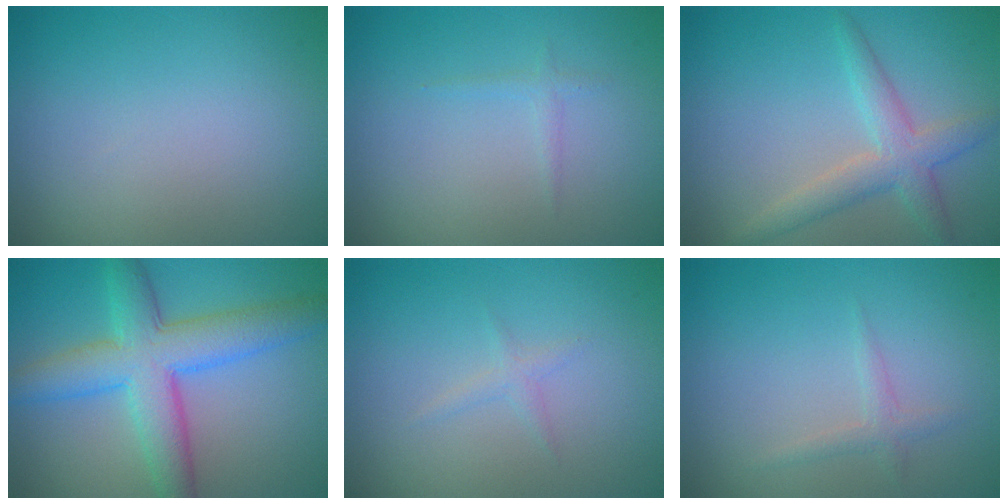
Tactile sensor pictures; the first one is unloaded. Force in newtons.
{"total": 0.6, "press": 0.6, "slide": 0.0}
{"total": 3.3, "press": 3.3, "slide": 0.0}
{"total": 7.2, "press": 7.2, "slide": 0.1}
{"total": 0.9, "press": 0.9, "slide": 0.0}
{"total": 1.1, "press": 1.0, "slide": 0.1}